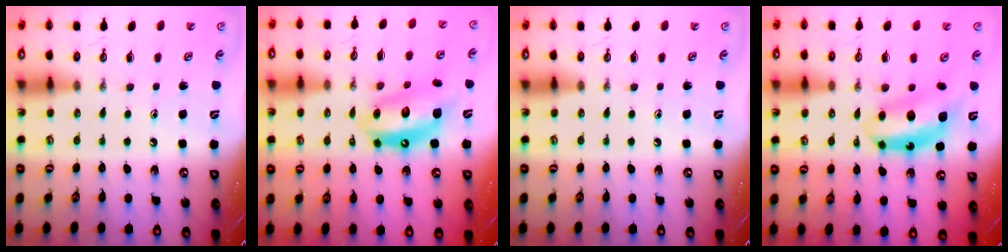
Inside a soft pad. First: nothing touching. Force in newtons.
{"total": 12.3, "press": 12.2, "slide": 1.2}
{"total": 0.0}
{"total": 7.0, "press": 7.0, "slide": 0.0}